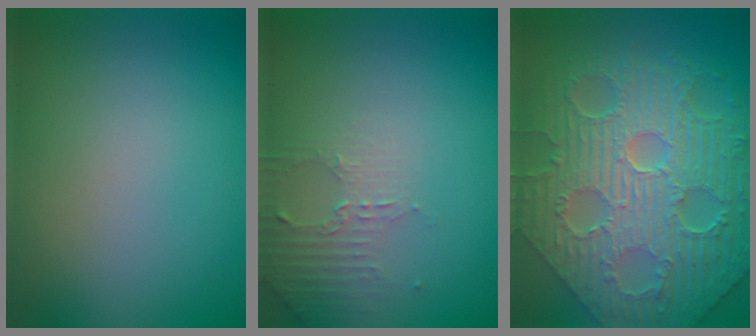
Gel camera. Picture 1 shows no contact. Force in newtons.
{"total": 2.2, "press": 2.1, "slide": 0.6}
{"total": 12.0, "press": 8.0, "slide": 8.9}